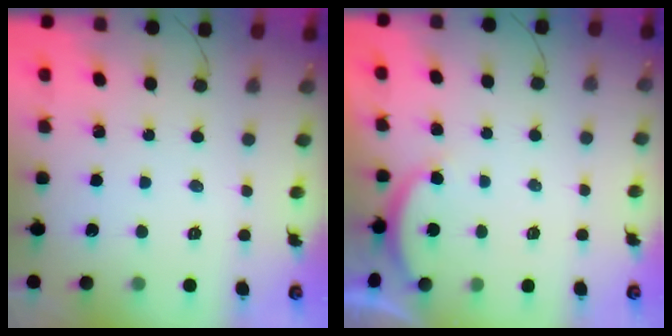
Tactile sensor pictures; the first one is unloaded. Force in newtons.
{"total": 2.5, "press": 2.5, "slide": 0.5}